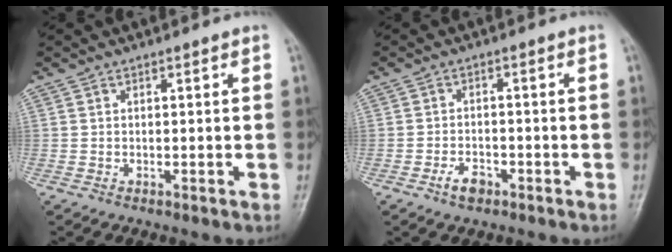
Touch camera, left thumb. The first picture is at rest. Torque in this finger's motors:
{"motor_torque": [-0.13, 0.22, 0.21, 0.13, 0.00]}